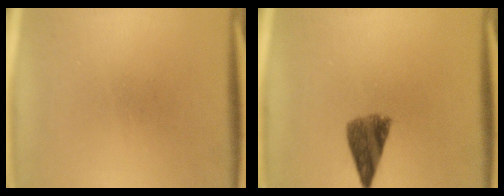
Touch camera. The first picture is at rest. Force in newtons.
{"total": 5.9}